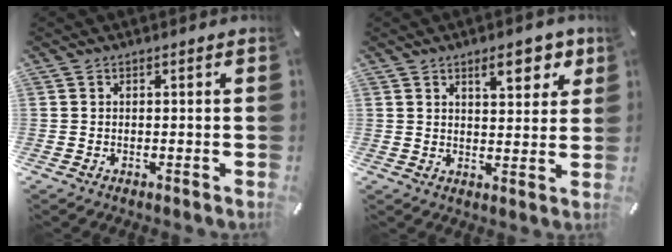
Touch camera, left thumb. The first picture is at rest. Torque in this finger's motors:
{"motor_torque": [0.24, -0.12, 0.06, -0.05, -0.02]}